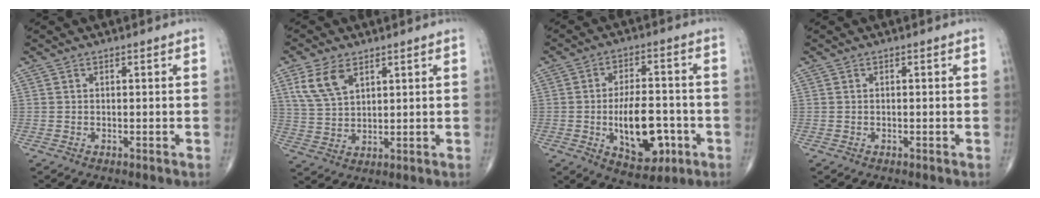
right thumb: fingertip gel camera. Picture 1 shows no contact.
{"total": 7.8, "force": [3.9, 4.3, 5.2], "torque": [-0.098, -0.009, 0.086]}
{"total": 13.7, "force": [-3.4, 7.2, 11.1], "torque": [-0.152, 0.017, -0.043]}
{"total": 0.0}